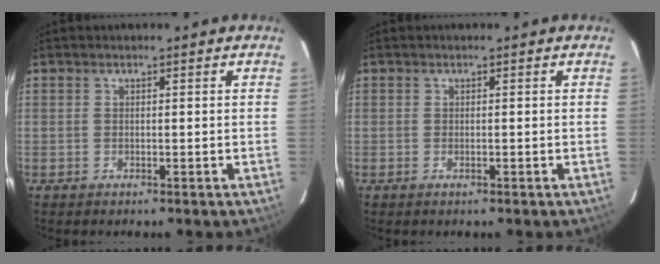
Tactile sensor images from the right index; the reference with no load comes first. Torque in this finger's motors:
{"motor_torque": [0.11, 0.00, 0.07, 0.00]}